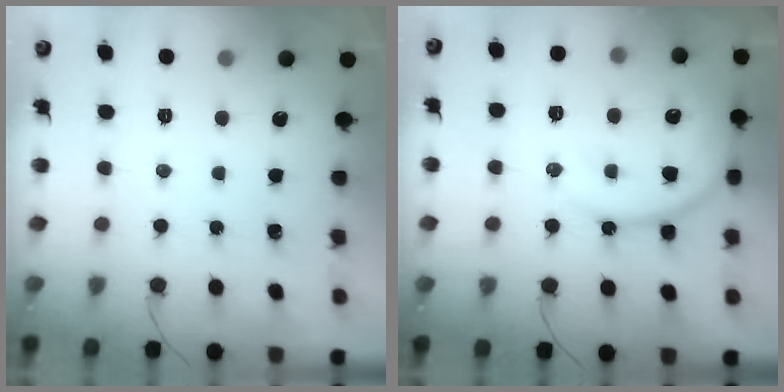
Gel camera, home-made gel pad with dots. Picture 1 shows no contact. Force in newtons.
{"total": 14.7, "press": 14.6, "slide": 1.9}